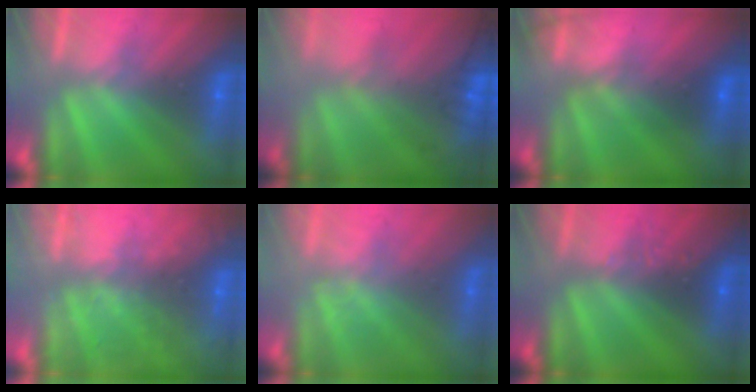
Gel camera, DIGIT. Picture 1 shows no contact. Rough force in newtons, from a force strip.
{"total": 9.4}
{"total": 10.2}
{"total": 5.9}
{"total": 1.7}
{"total": 2.4}